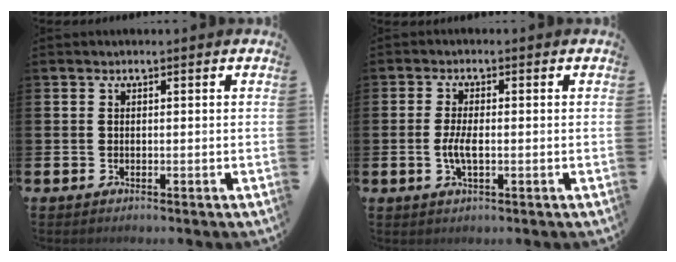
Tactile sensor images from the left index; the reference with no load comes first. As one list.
[{"total": 3.1, "force": [-0.5, 1.1, 2.9], "torque": [-0.057, -0.004, -0.012]}]